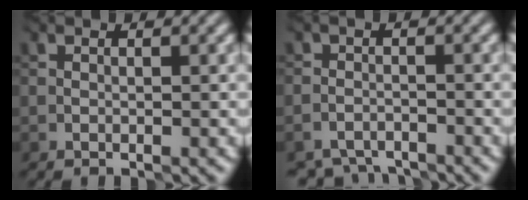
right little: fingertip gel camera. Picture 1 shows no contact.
{"total": 4.4, "force": [-4.1, 1.4, 0.5], "torque": [-0.003, -0.014, -0.076]}